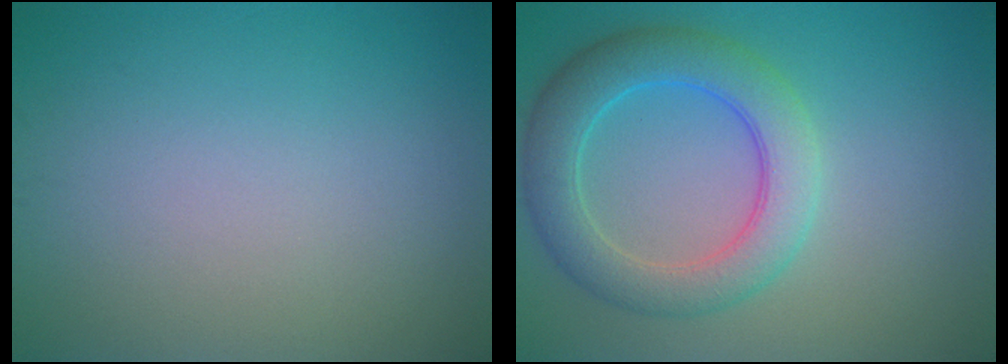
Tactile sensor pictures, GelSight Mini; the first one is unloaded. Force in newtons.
{"total": 6.0, "press": 6.0, "slide": 0.2}